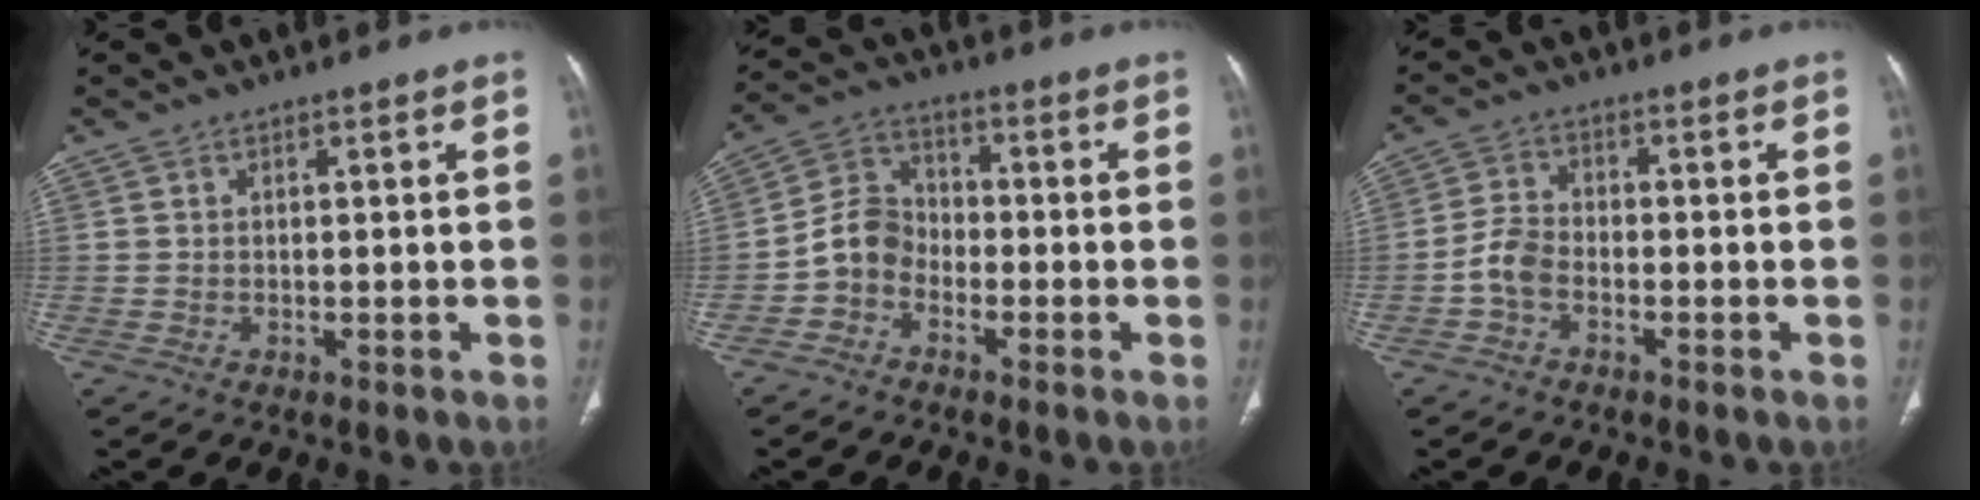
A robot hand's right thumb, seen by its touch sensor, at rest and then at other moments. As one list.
[{"total": 6.6, "force": [-2.7, 5.2, 3.0], "torque": [-0.046, 0.030, -0.065]}, {"total": 4.3, "force": [-2.0, 2.5, 2.9], "torque": [-0.057, 0.017, -0.046]}]